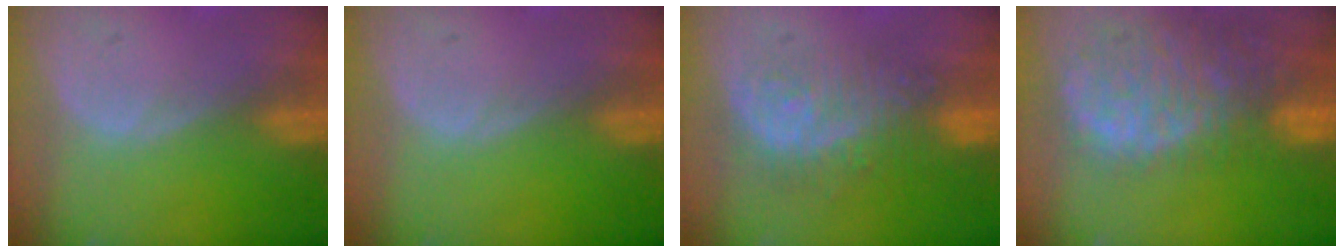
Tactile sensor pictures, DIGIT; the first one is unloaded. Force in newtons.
{"total": 0.0}
{"total": 8.9, "press": 8.3, "slide": 3.2}
{"total": 13.5, "press": 11.0, "slide": 7.8}